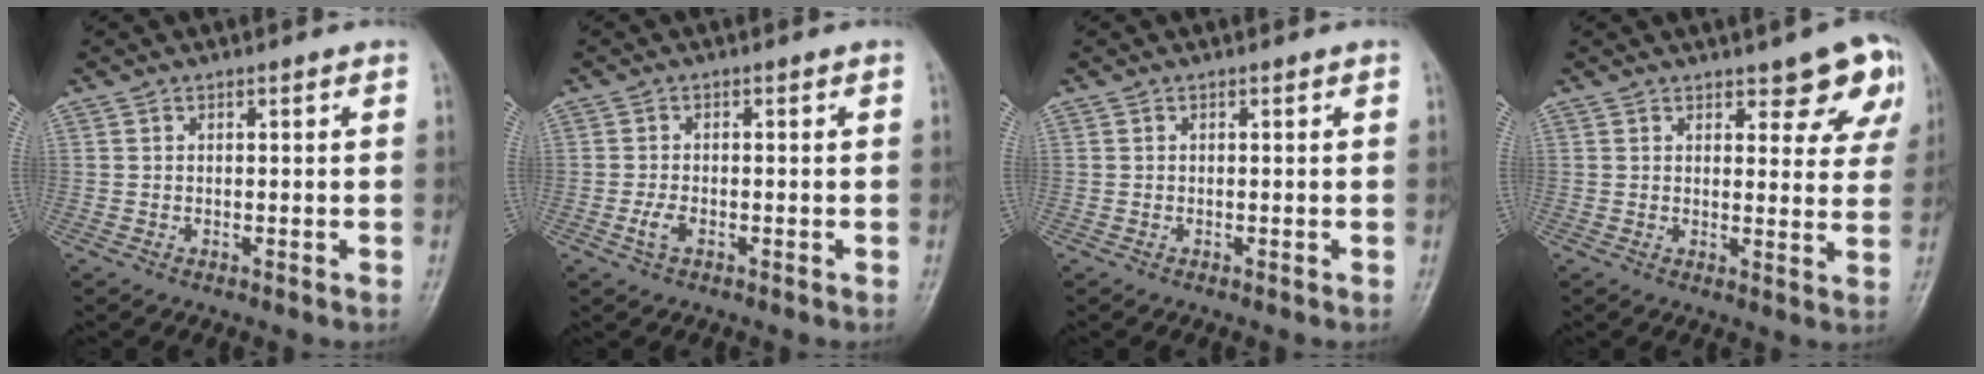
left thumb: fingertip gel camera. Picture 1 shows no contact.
{"total": 2.3, "force": [-1.0, 1.1, 1.8], "torque": [-0.041, 0.005, -0.020]}
{"total": 0.0}
{"total": 8.8, "force": [5.3, 3.4, 6.1], "torque": [-0.036, -0.027, 0.062]}